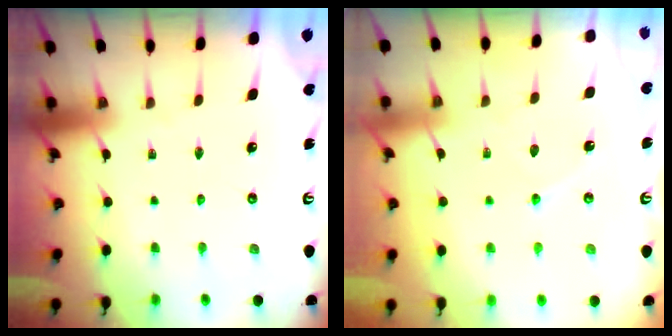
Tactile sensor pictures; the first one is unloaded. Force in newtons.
{"total": 3.6, "press": 3.6, "slide": 0.2}